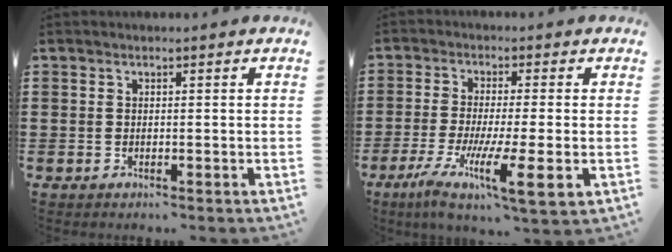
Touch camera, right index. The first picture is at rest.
{"total": 8.7, "force": [-3.2, 1.2, 8.0], "torque": [-0.156, -0.013, -0.056]}